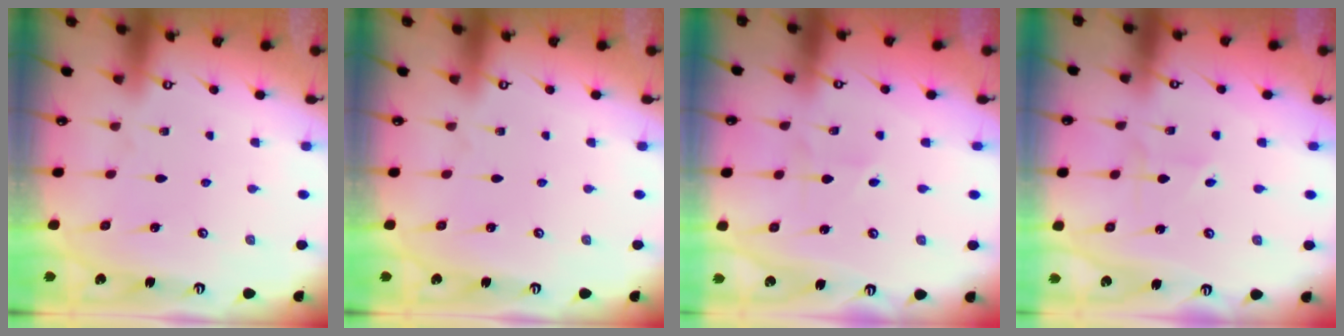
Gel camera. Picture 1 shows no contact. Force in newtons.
{"total": 0.0}
{"total": 1.3, "press": 1.3, "slide": 0.2}
{"total": 1.8, "press": 1.8, "slide": 0.1}